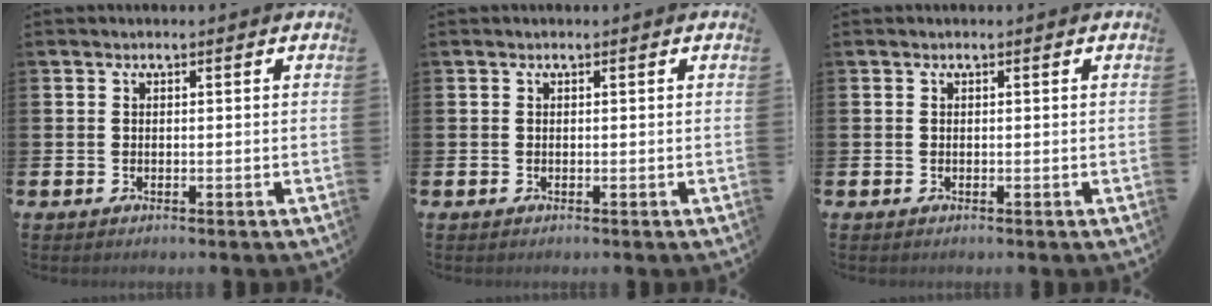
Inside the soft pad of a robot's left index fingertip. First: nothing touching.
{"total": 0.0}
{"total": 0.0}